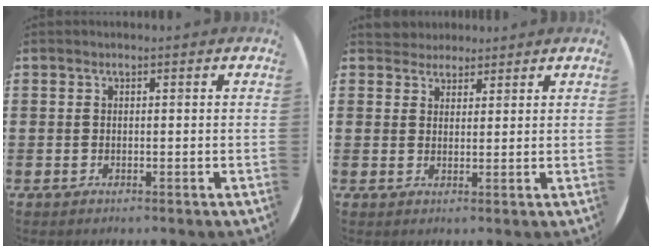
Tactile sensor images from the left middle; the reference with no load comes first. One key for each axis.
{"total": 2.7, "fx": 2.5, "fy": 1.0, "fz": -0.3, "tx": 0.008, "ty": -0.003, "tz": 0.046}